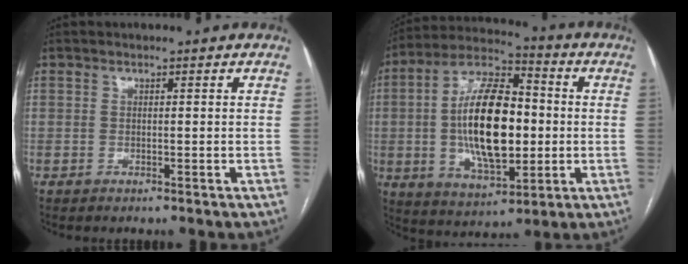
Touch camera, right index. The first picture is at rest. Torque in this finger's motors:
{"motor_torque": [2.15, -0.01, 0.45, 0.12]}